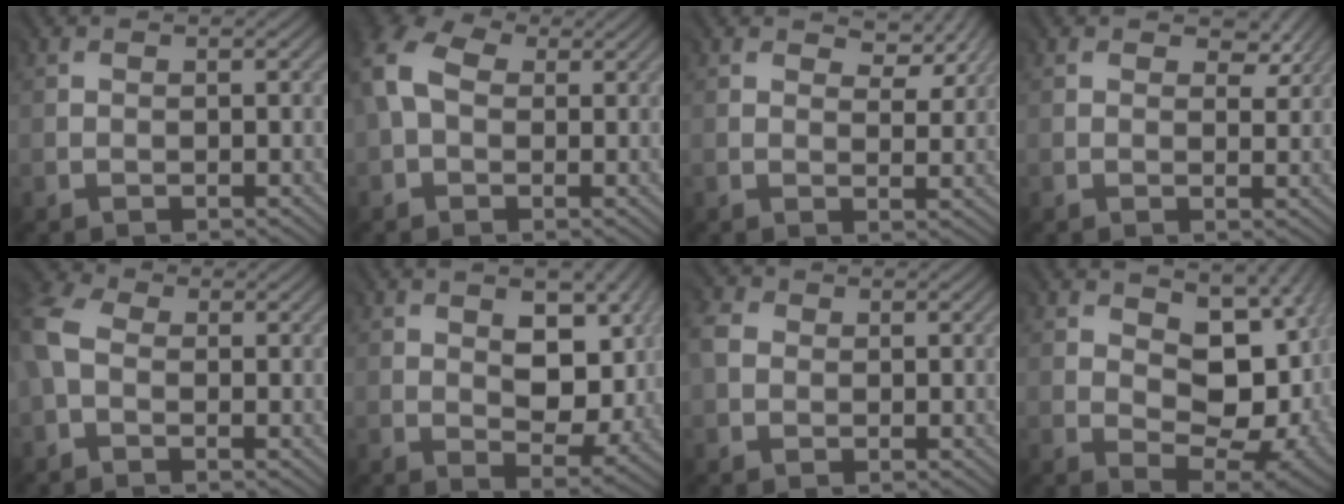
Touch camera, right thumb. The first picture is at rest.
{"total": 8.7, "force": [1.4, 6.2, 5.9], "torque": [-0.163, 0.006, 0.024]}
{"total": 4.5, "force": [2.6, 2.4, 2.9], "torque": [-0.045, -0.008, 0.043]}
{"total": 3.6, "force": [1.8, 2.1, 2.3], "torque": [-0.032, -0.008, 0.030]}
{"total": 6.4, "force": [-0.4, 4.5, 4.5], "torque": [-0.142, 0.001, -0.015]}
{"total": 8.0, "force": [1.7, 4.6, 6.3], "torque": [-0.102, -0.014, 0.032]}
{"total": 2.6, "force": [-0.4, 2.3, 1.0], "torque": [-0.032, -0.003, -0.013]}
{"total": 12.7, "force": [2.3, 7.9, 9.7], "torque": [-0.144, -0.018, 0.057]}